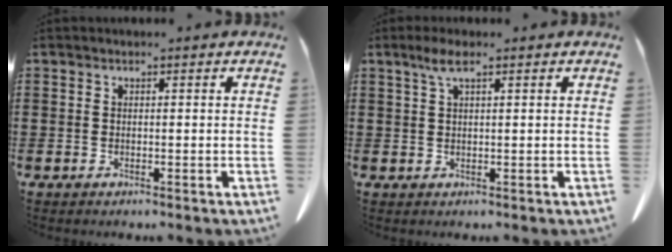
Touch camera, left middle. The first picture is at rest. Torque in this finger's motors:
{"motor_torque": [0.61, -0.19, 0.07, 0.05]}